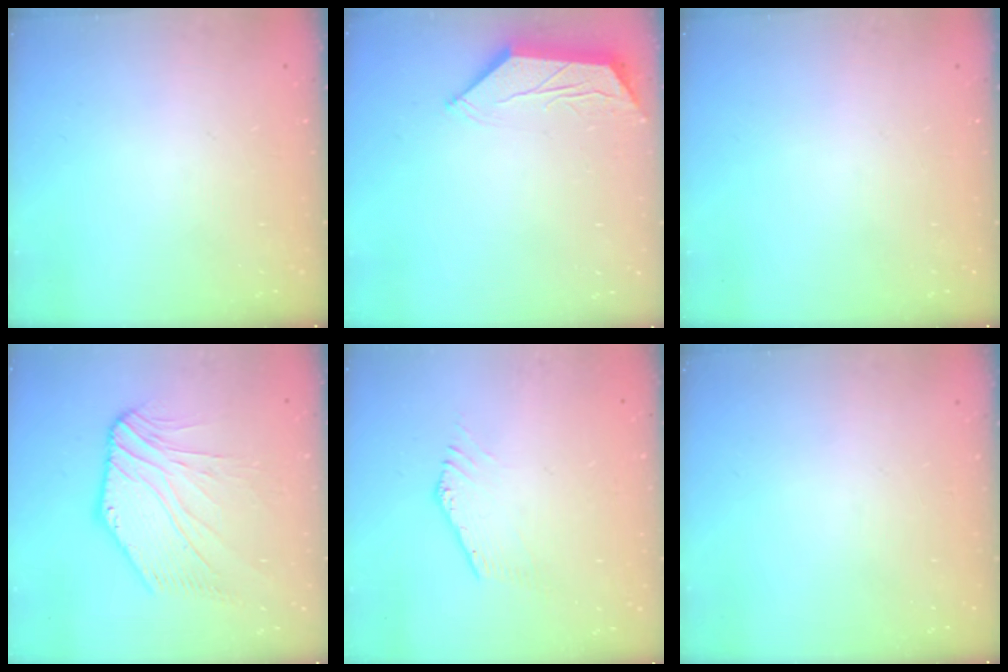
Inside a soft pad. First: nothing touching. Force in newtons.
{"total": 3.5, "press": 3.5, "slide": 0.4}
{"total": 0.0}
{"total": 9.2, "press": 9.1, "slide": 1.3}
{"total": 0.0}
{"total": 0.0}